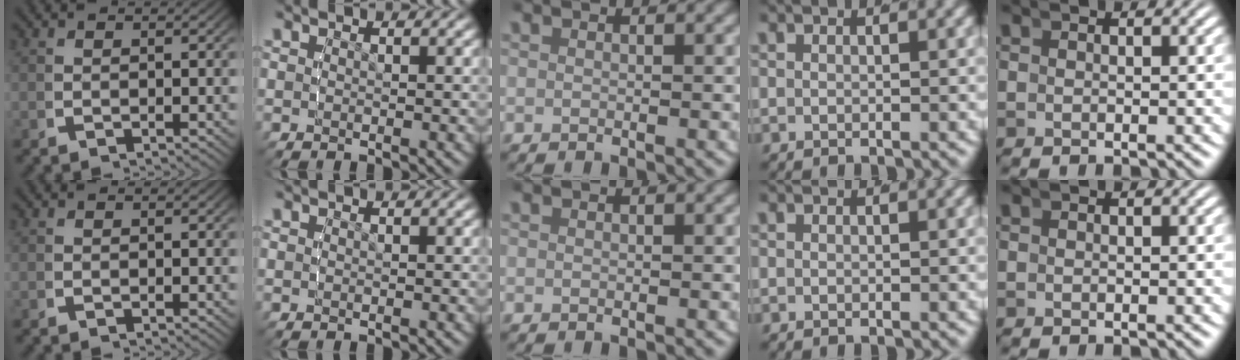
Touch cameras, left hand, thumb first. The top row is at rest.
{}